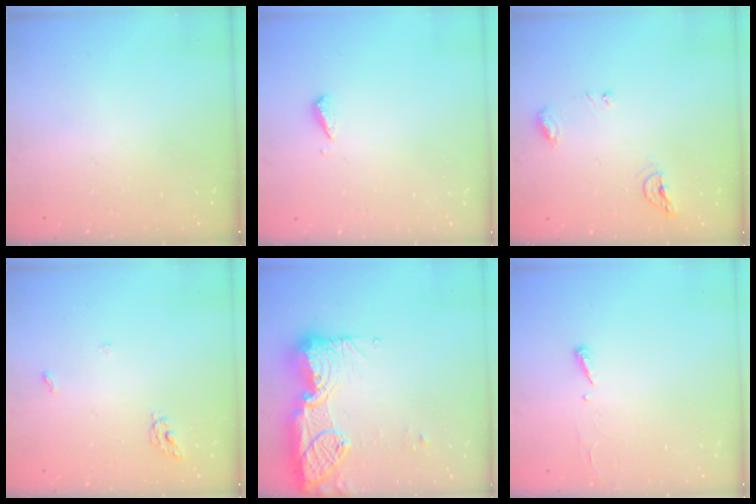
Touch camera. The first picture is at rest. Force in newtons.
{"total": 3.1, "press": 3.1, "slide": 0.3}
{"total": 7.4, "press": 7.4, "slide": 0.5}
{"total": 4.4, "press": 4.4, "slide": 0.3}
{"total": 21.5, "press": 20.4, "slide": 6.7}
{"total": 2.9, "press": 2.9, "slide": 0.4}